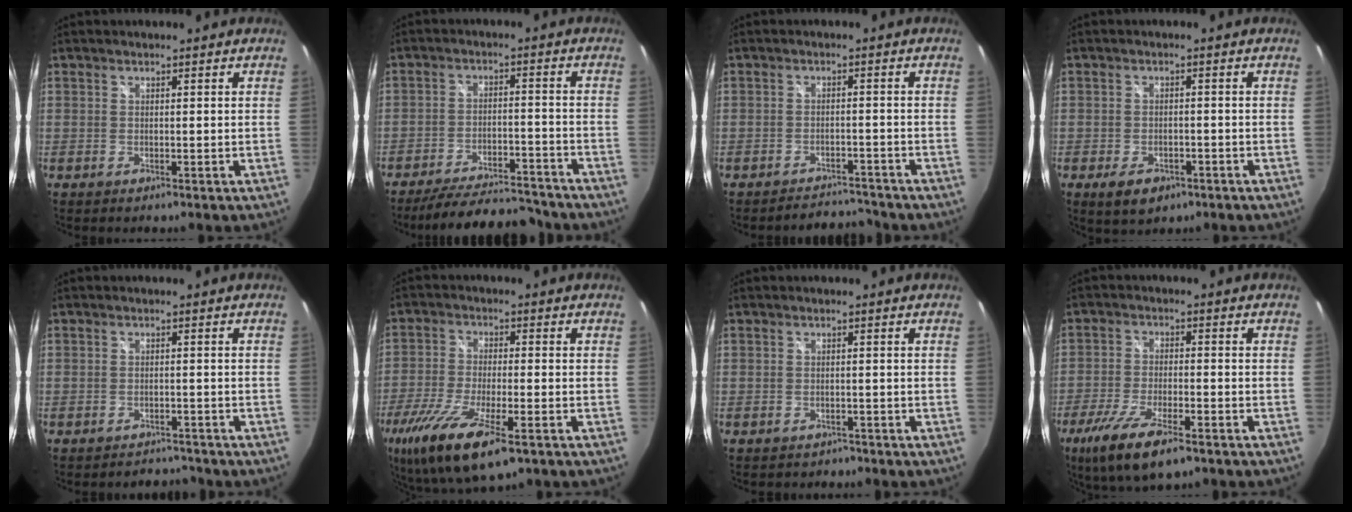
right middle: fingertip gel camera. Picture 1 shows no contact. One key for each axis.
{"total": 17.9, "fx": -16.0, "fy": 4.2, "fz": 6.8, "tx": -0.133, "ty": -0.002, "tz": -0.220}
{"total": 4.2, "fx": -4.1, "fy": 1.1, "fz": 0.0, "tx": -0.003, "ty": 0.008, "tz": -0.059}
{"total": 5.6, "fx": -3.2, "fy": 3.3, "fz": 3.1, "tx": -0.069, "ty": -0.013, "tz": -0.047}
{"total": 3.6, "fx": -3.4, "fy": 1.1, "fz": -0.1, "tx": 0.001, "ty": 0.006, "tz": -0.049}
{"total": 16.0, "fx": -9.0, "fy": 4.6, "fz": 12.4, "tx": -0.257, "ty": -0.059, "tz": -0.165}
{"total": 2.5, "fx": -2.1, "fy": 1.3, "fz": 0.3, "tx": -0.010, "ty": -0.008, "tz": -0.029}
{"total": 11.8, "fx": -7.5, "fy": 3.2, "fz": 8.4, "tx": -0.188, "ty": -0.037, "tz": -0.139}